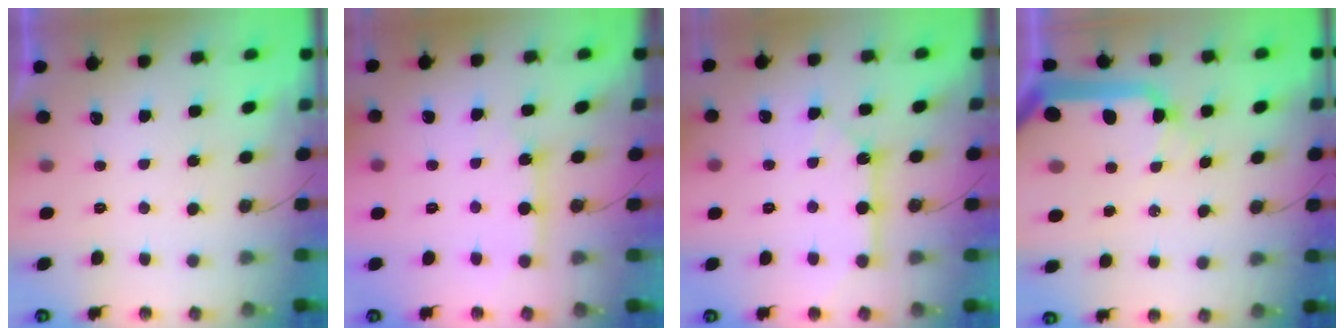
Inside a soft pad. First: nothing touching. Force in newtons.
{"total": 5.9, "press": 5.9, "slide": 0.5}
{"total": 11.0, "press": 10.9, "slide": 0.9}
{"total": 20.8, "press": 20.5, "slide": 3.5}